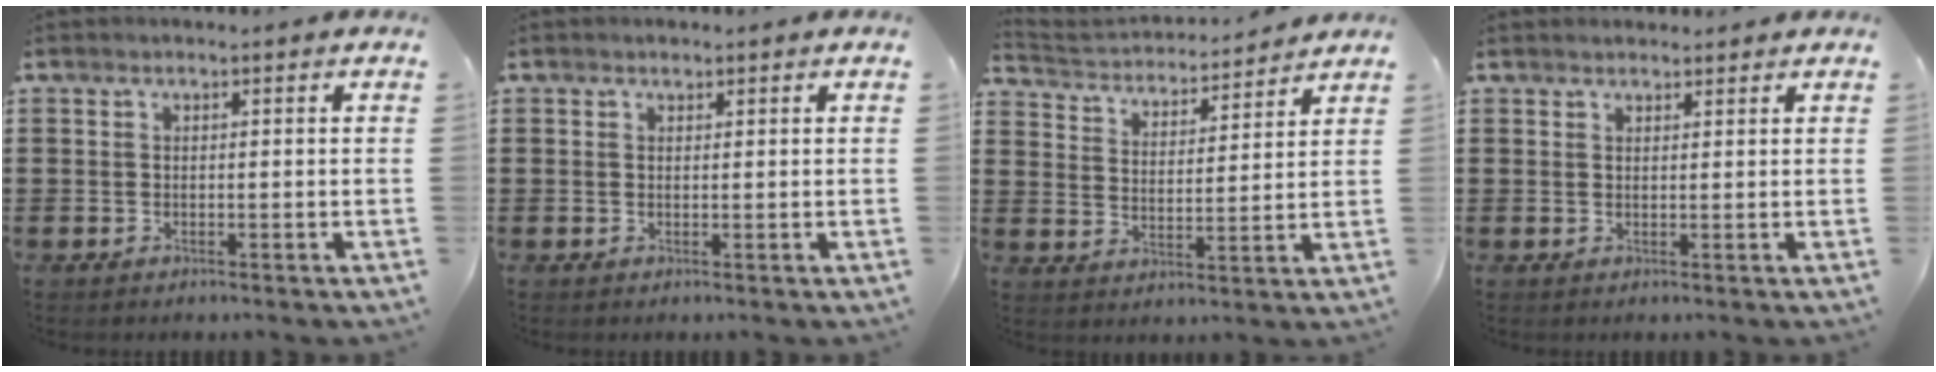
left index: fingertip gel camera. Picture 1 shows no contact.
{"total": 0.7, "force": [0.6, 0.4, 0.1], "torque": [0.004, -0.001, 0.010]}
{"total": 3.5, "force": [3.4, 0.5, 0.1], "torque": [-0.024, -0.029, 0.053]}
{"total": 1.5, "force": [1.4, 0.4, -0.1], "torque": [-0.001, 0.001, 0.029]}